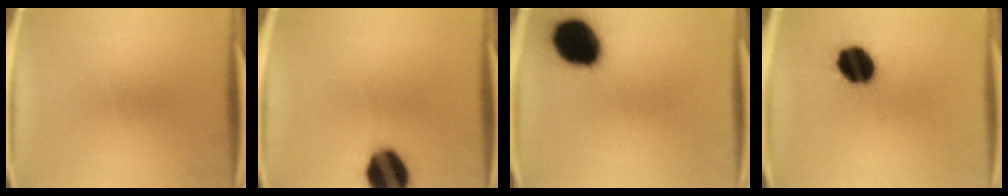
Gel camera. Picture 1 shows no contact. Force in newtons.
{"total": 14.6}
{"total": 18.1}
{"total": 13.6}